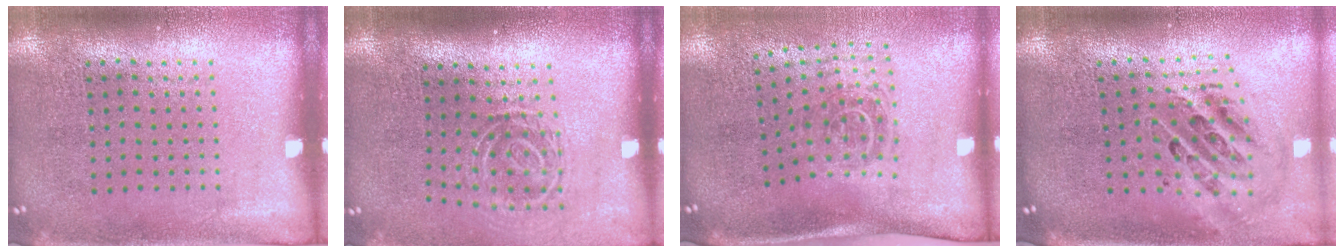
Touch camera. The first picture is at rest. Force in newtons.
{"total": 1.8, "press": 1.2, "slide": 1.3}
{"total": 1.8, "press": 1.2, "slide": 1.4}
{"total": 1.4, "press": 1.3, "slide": 0.7}